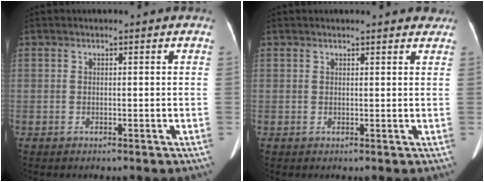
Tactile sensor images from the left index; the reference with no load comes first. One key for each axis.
{"total": 6.4, "fx": 5.8, "fy": 1.4, "fz": 2.1, "tx": -0.022, "ty": 0.005, "tz": 0.053}